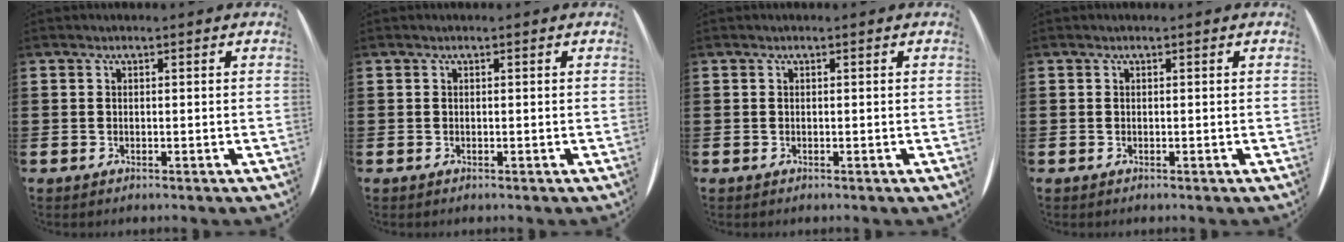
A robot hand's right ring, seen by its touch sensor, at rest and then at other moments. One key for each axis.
{"total": 0.0}
{"total": 0.0}
{"total": 0.0}